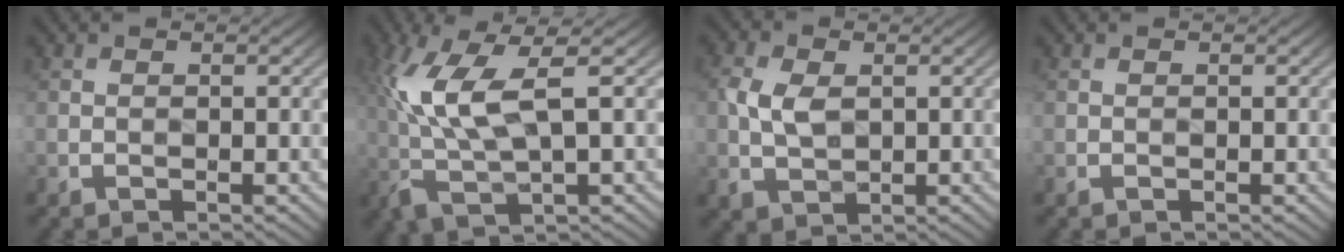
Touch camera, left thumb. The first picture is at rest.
{"total": 10.0, "force": [1.6, 3.4, 9.2], "torque": [-0.222, -0.001, 0.031]}
{"total": 4.8, "force": [0.4, 3.1, 3.6], "torque": [-0.091, 0.000, 0.011]}
{"total": 0.0}